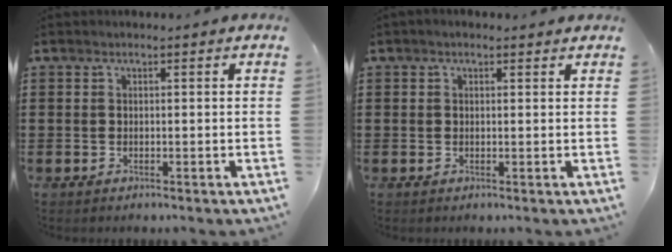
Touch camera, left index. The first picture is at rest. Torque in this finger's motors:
{"motor_torque": [2.14, 0.00, 0.37, 0.06]}